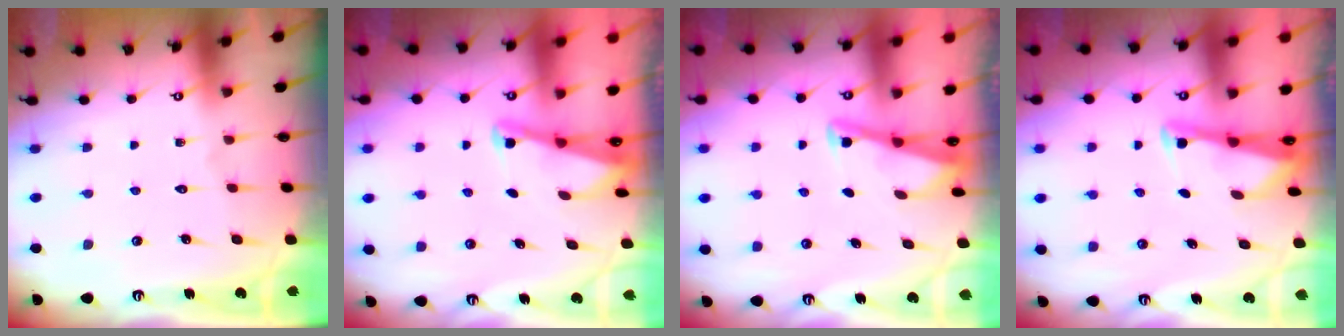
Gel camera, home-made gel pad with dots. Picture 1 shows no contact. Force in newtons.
{"total": 2.1, "press": 2.0, "slide": 0.3}
{"total": 2.8, "press": 2.8, "slide": 0.4}
{"total": 2.5, "press": 2.5, "slide": 0.2}